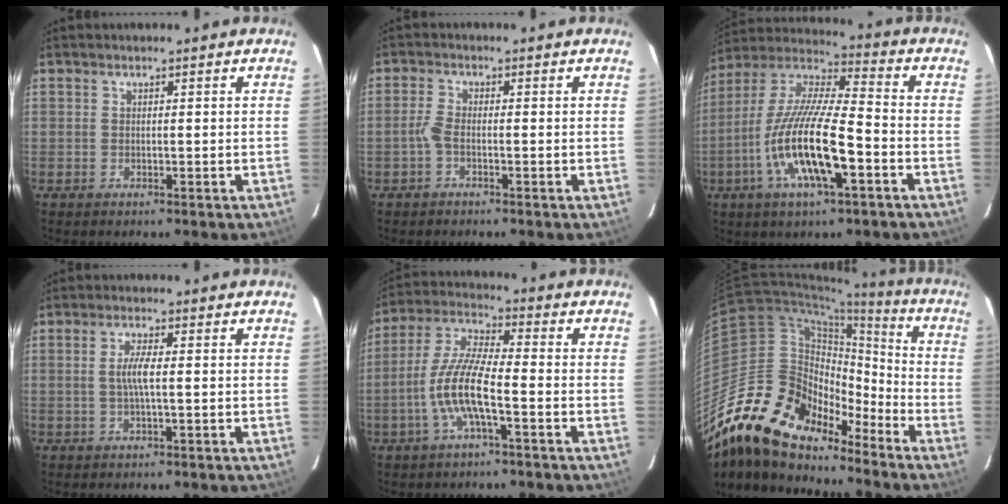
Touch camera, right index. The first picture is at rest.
{"total": 2.0, "force": [-0.9, 0.6, 1.7], "torque": [-0.044, 0.004, -0.022]}
{"total": 18.0, "force": [-6.4, 4.2, 16.3], "torque": [-0.324, -0.016, -0.129]}
{"total": 3.5, "force": [-0.1, 0.2, 3.5], "torque": [-0.069, 0.001, -0.002]}
{"total": 10.7, "force": [-3.6, 1.9, 9.9], "torque": [-0.212, 0.001, -0.071]}
{"total": 25.4, "force": [-18.6, 12.1, 12.2], "torque": [-0.226, 0.015, -0.328]}